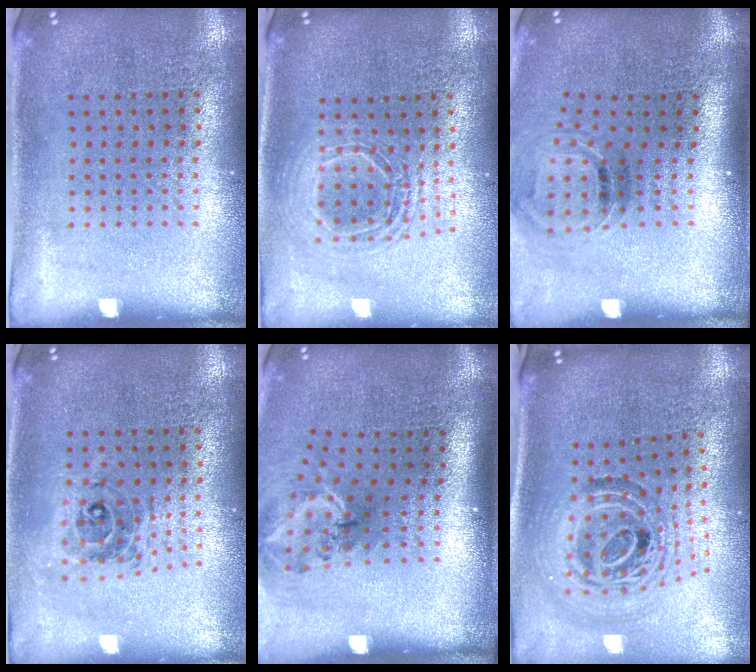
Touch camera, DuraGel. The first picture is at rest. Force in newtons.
{"total": 1.7, "press": 1.4, "slide": 0.9}
{"total": 1.2, "press": 0.9, "slide": 0.8}
{"total": 0.7, "press": 0.7, "slide": 0.1}
{"total": 1.9, "press": 1.3, "slide": 1.4}
{"total": 1.8, "press": 1.5, "slide": 1.0}